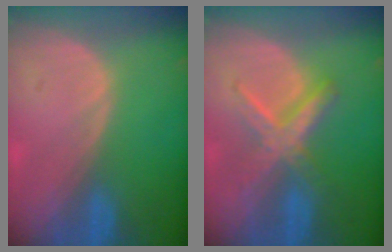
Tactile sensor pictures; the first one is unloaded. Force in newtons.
{"total": 5.9, "press": 5.9, "slide": 0.2}